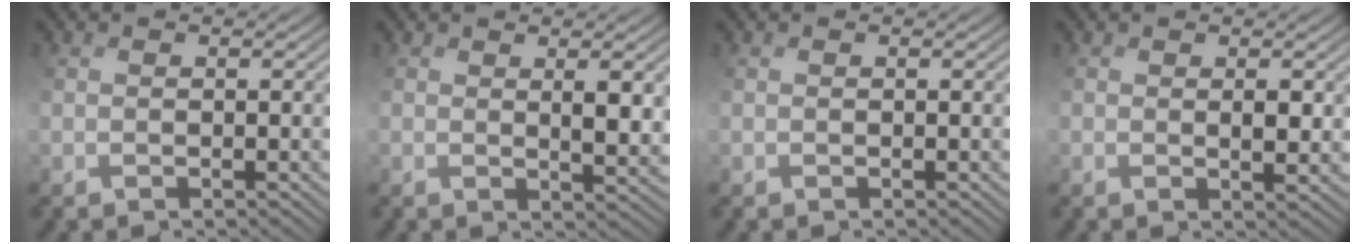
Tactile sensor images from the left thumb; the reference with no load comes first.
{"total": 4.0, "force": [1.7, 1.2, 3.4], "torque": [-0.067, -0.001, 0.038]}
{"total": 0.0}
{"total": 2.6, "force": [0.9, 1.2, 2.1], "torque": [-0.046, 0.001, 0.021]}